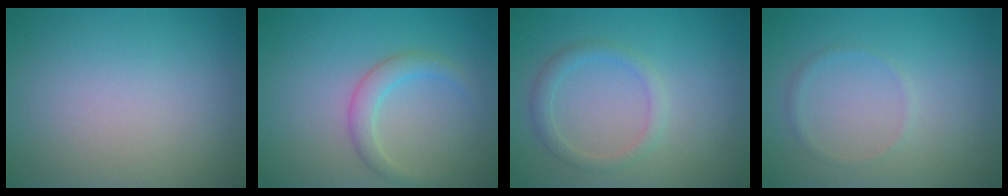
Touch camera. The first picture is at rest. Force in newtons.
{"total": 2.3, "press": 2.3, "slide": 0.0}
{"total": 1.8, "press": 1.8, "slide": 0.2}
{"total": 0.8, "press": 0.8, "slide": 0.2}